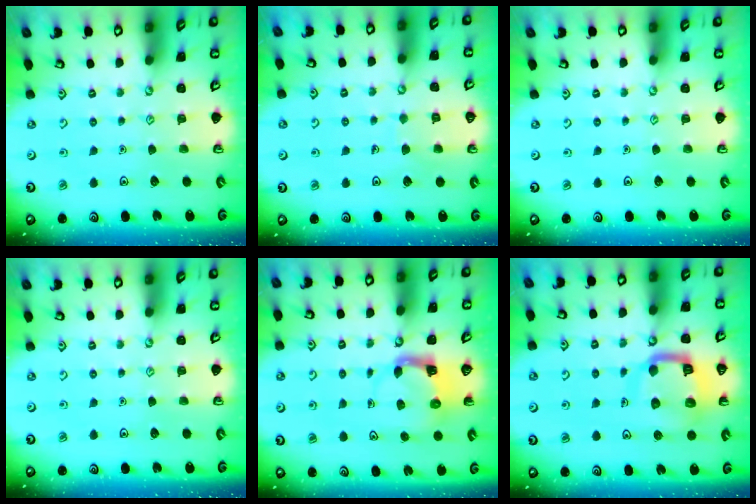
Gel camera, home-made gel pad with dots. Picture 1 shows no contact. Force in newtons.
{"total": 5.9, "press": 5.9, "slide": 0.5}
{"total": 0.0}
{"total": 0.0}
{"total": 3.7, "press": 3.7, "slide": 0.7}
{"total": 12.5, "press": 12.4, "slide": 1.6}